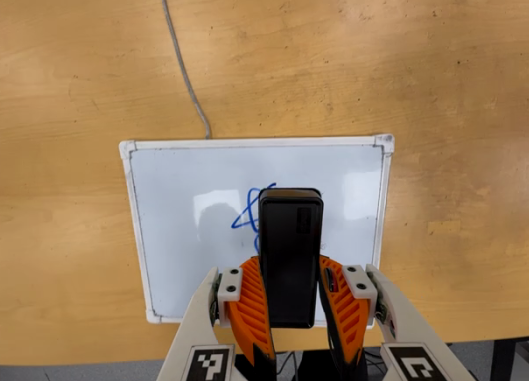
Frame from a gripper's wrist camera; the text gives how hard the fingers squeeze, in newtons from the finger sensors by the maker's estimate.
{"total": 7.6, "left": 5.3, "right": 9.9}